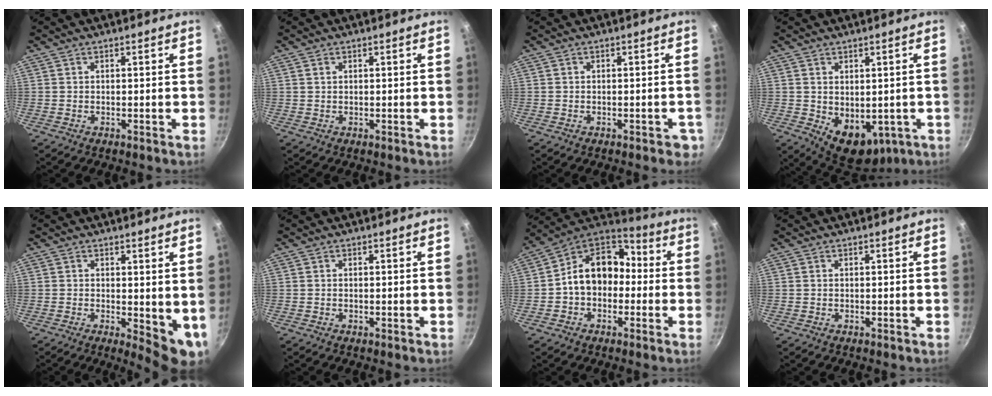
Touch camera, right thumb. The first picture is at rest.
{"total": 0.7, "force": [0.4, 0.5, 0.4], "torque": [-0.007, 0.001, 0.007]}
{"total": 2.8, "force": [-1.1, 1.7, 1.9], "torque": [-0.004, 0.017, -0.006]}
{"total": 10.2, "force": [-1.3, 7.0, 7.3], "torque": [-0.078, -0.015, 0.005]}
{"total": 7.3, "force": [0.3, 3.2, 6.6], "torque": [-0.071, -0.016, 0.007]}
{"total": 0.0}
{"total": 14.5, "force": [-1.0, 11.1, 9.3], "torque": [-0.106, 0.053, -0.038]}
{"total": 0.0}